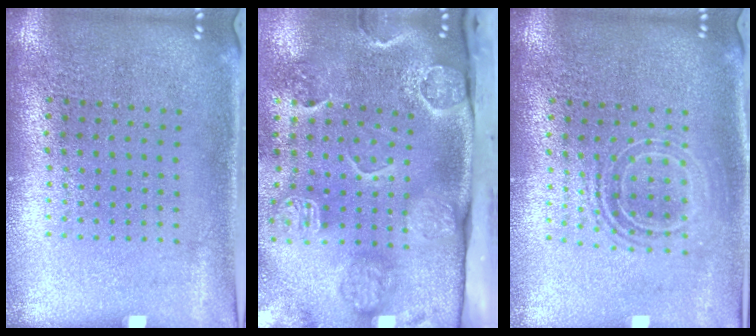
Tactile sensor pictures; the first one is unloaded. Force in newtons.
{"total": 4.5, "press": 3.4, "slide": 3.0}
{"total": 1.7, "press": 1.4, "slide": 1.0}